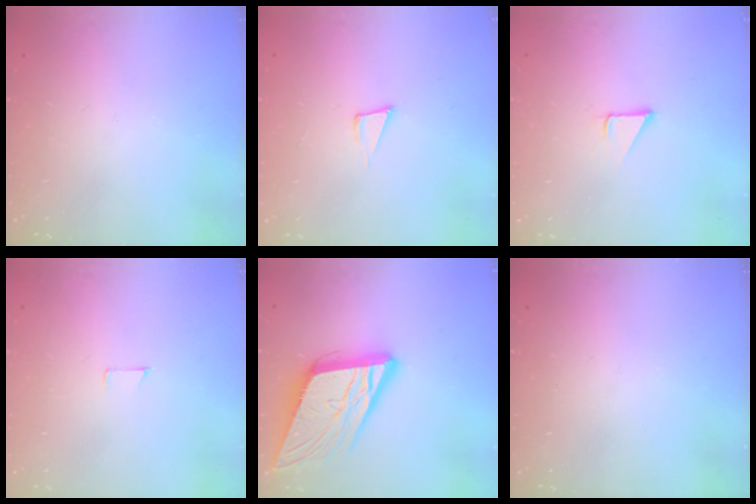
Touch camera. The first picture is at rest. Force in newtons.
{"total": 3.9, "press": 2.4, "slide": 3.1}
{"total": 1.9, "press": 1.9, "slide": 0.1}
{"total": 3.6, "press": 3.6, "slide": 0.3}
{"total": 18.0, "press": 17.6, "slide": 3.8}
{"total": 0.0}